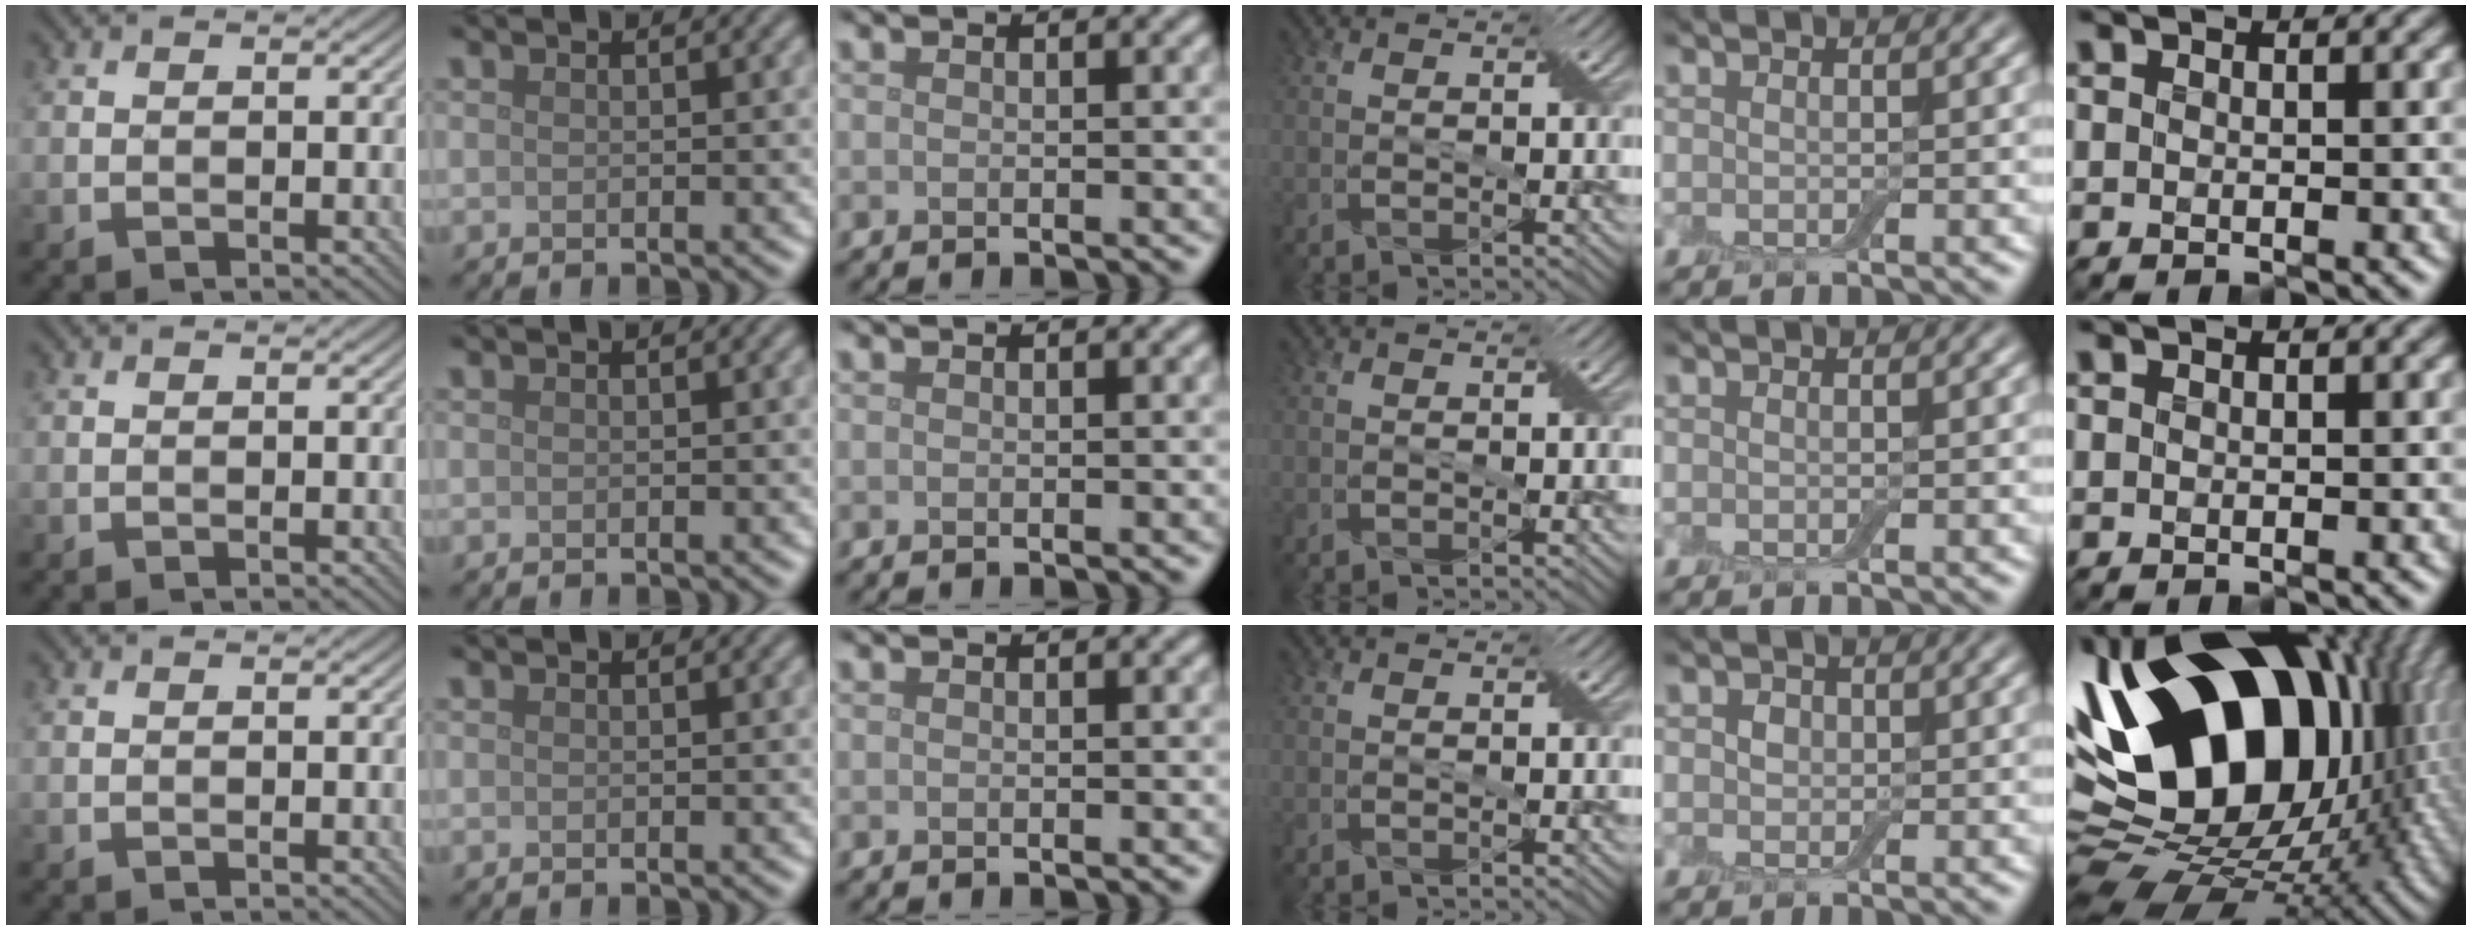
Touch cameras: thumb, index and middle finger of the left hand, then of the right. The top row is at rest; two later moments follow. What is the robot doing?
{"motion": "extract", "object": "drawer"}